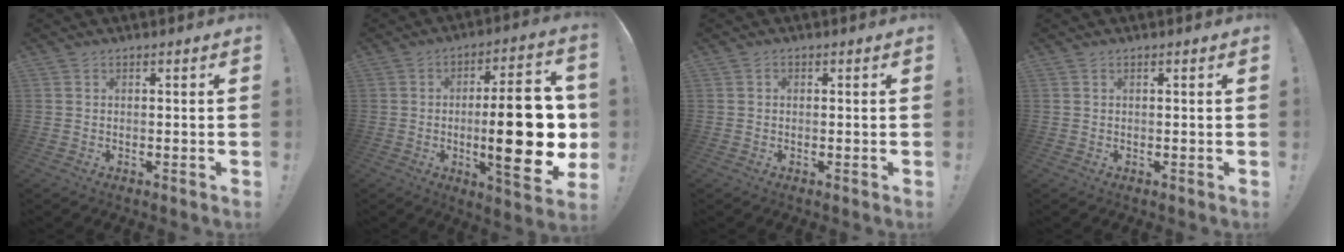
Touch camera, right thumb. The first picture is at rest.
{"total": 24.5, "force": [-1.5, 6.9, 23.5], "torque": [-0.352, -0.007, -0.020]}
{"total": 0.7, "force": [-0.2, 0.7, 0.1], "torque": [0.002, 0.001, -0.005]}
{"total": 0.0}